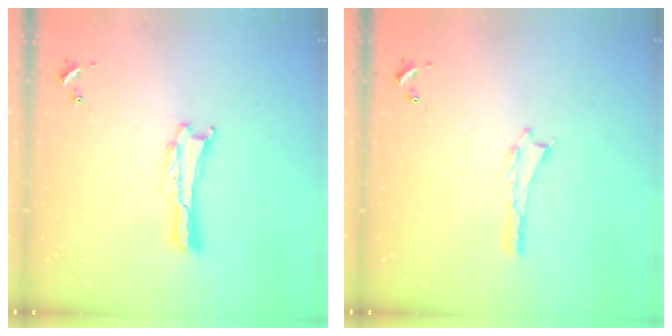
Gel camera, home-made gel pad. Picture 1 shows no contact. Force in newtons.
{"total": 0.0}